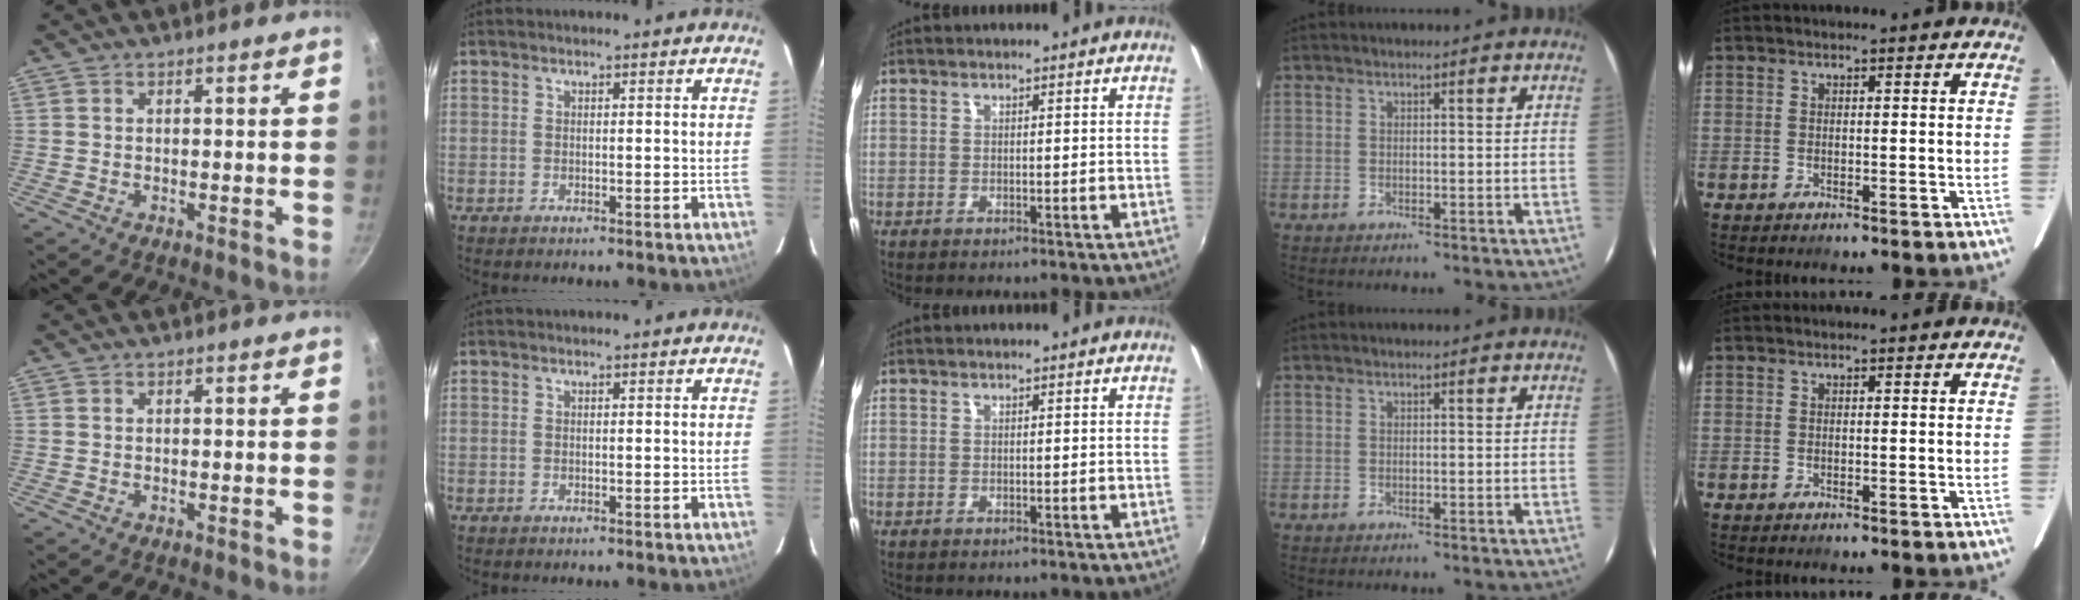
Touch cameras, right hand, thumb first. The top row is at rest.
{}